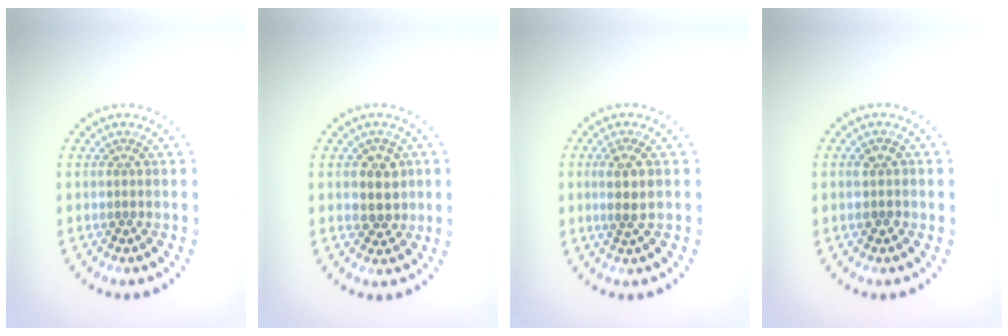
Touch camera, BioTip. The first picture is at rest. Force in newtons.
{"total": 2.7, "press": 2.5, "slide": 0.8}
{"total": 2.3, "press": 2.1, "slide": 0.9}
{"total": 1.6, "press": 1.5, "slide": 0.4}